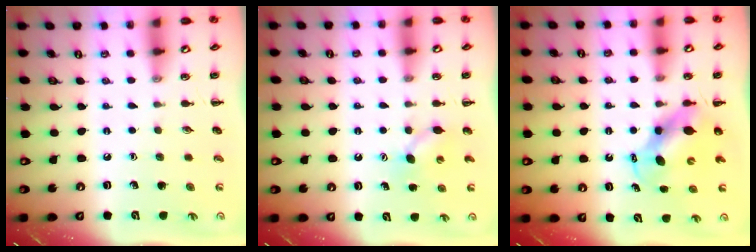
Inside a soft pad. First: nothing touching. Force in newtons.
{"total": 4.7, "press": 4.5, "slide": 1.4}
{"total": 6.4, "press": 6.3, "slide": 0.9}